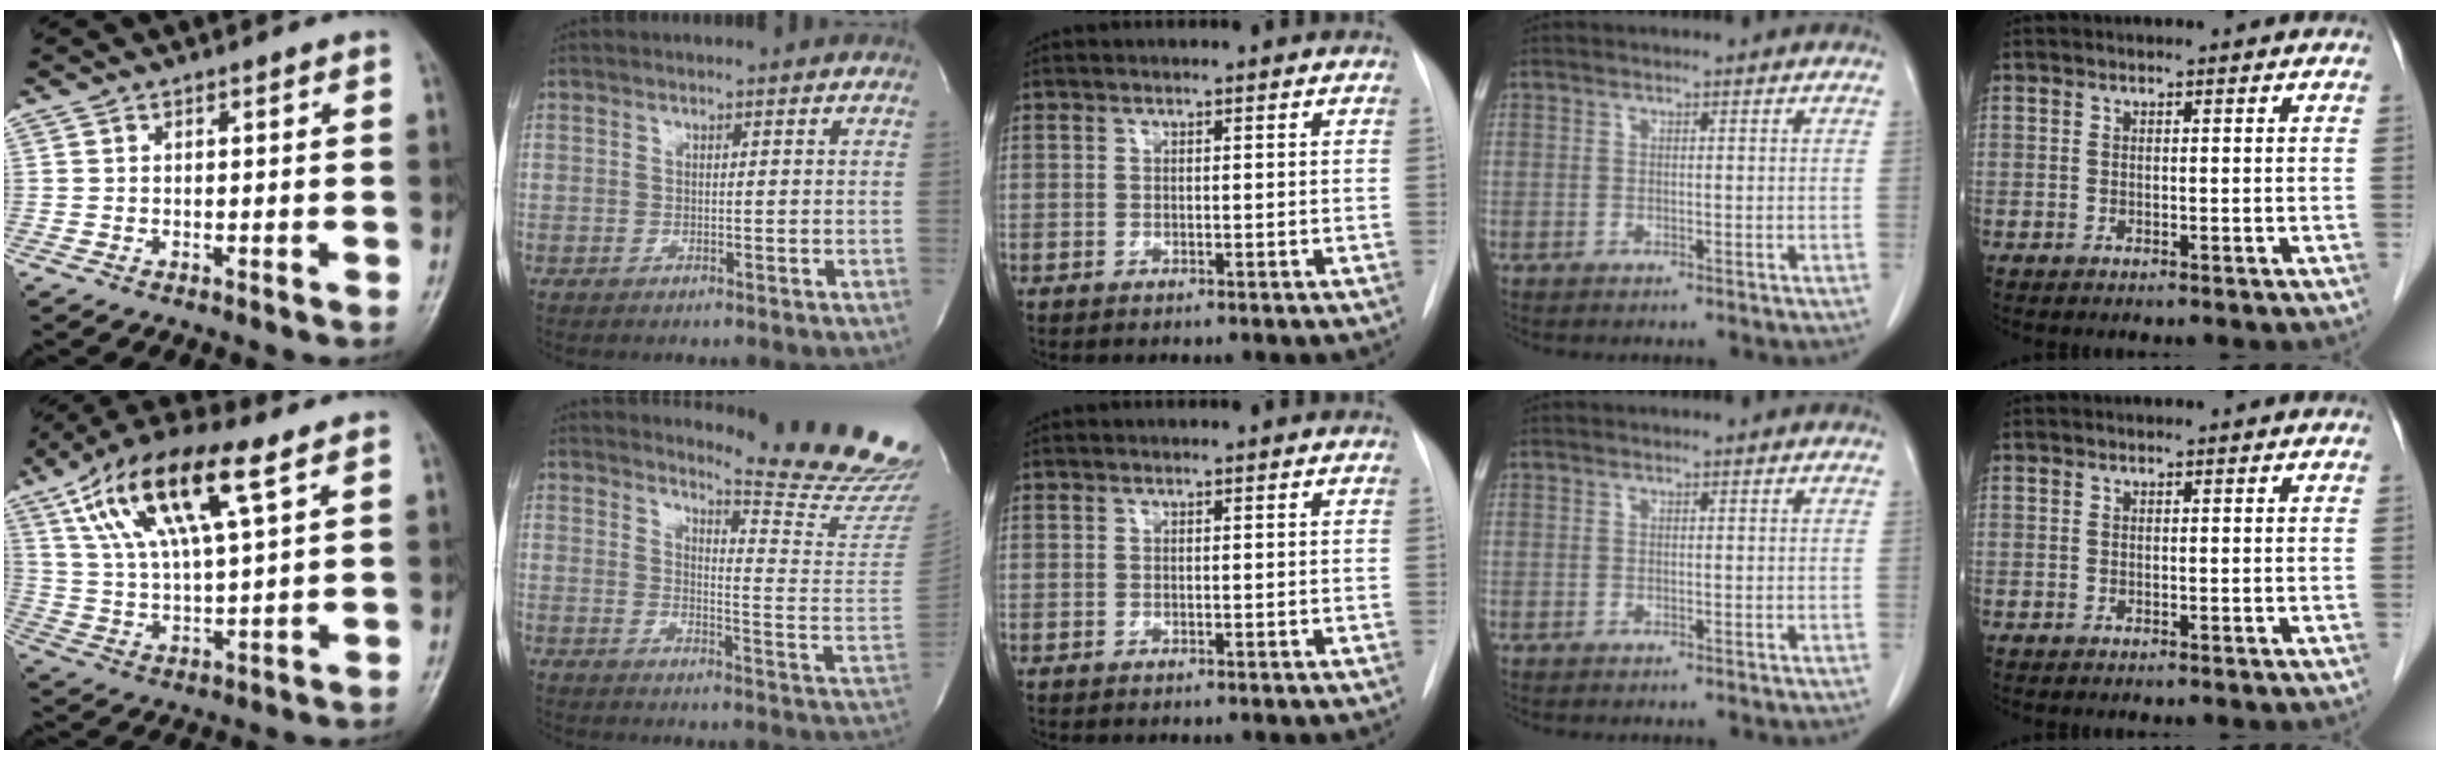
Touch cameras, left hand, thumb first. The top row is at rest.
{"thumb": {"total": 18.2, "force": [8.7, 5.8, 14.8], "torque": [-0.274, -0.009, 0.160]}, "index": {"total": 16.0, "force": [15.5, -1.6, 3.6], "torque": [-0.058, -0.165, 0.173]}}